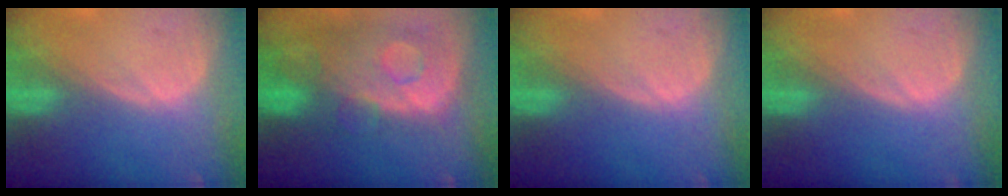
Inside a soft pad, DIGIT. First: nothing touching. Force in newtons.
{"total": 11.2, "press": 9.7, "slide": 5.6}
{"total": 0.0}
{"total": 0.0}